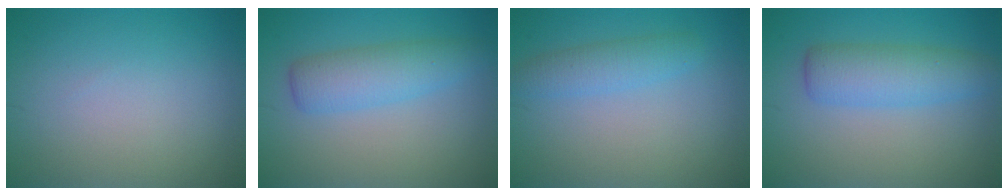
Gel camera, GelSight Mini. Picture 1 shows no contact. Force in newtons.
{"total": 4.0, "press": 4.0, "slide": 0.1}
{"total": 2.4, "press": 2.4, "slide": 0.1}
{"total": 4.3, "press": 4.3, "slide": 0.1}